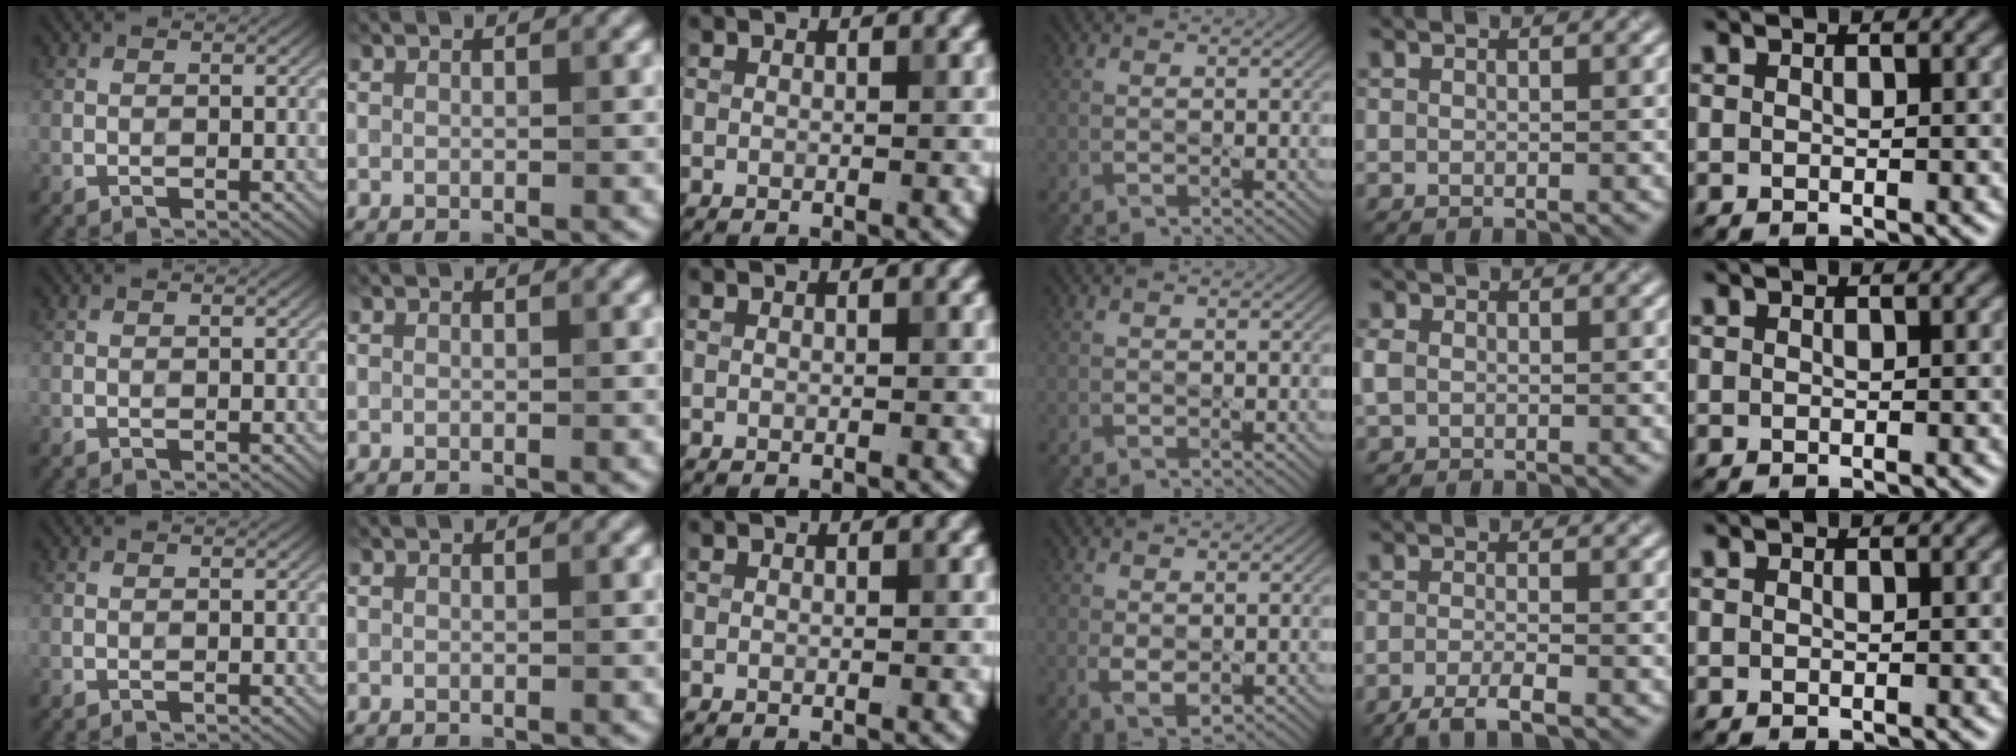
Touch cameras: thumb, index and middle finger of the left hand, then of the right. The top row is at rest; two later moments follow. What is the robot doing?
{"motion": "dispense", "object": "pipette"}